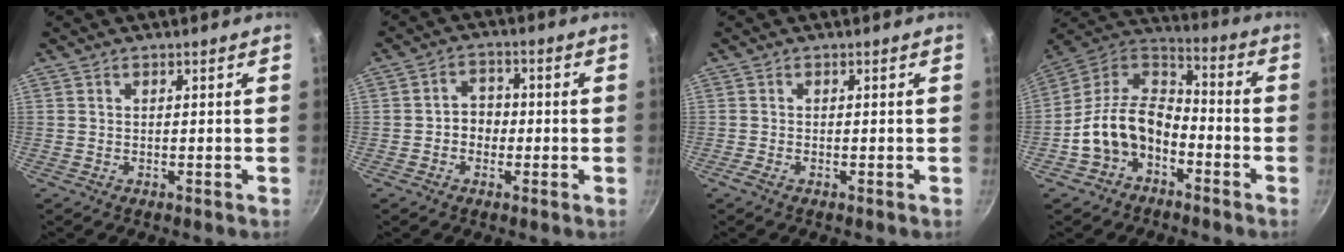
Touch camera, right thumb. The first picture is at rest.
{"total": 4.7, "force": [-0.9, 4.0, 2.4], "torque": [-0.008, 0.017, -0.017]}
{"total": 1.1, "force": [-0.7, 0.1, 0.9], "torque": [-0.028, 0.002, -0.020]}
{"total": 14.3, "force": [-5.4, 9.9, 8.9], "torque": [-0.138, 0.067, -0.118]}